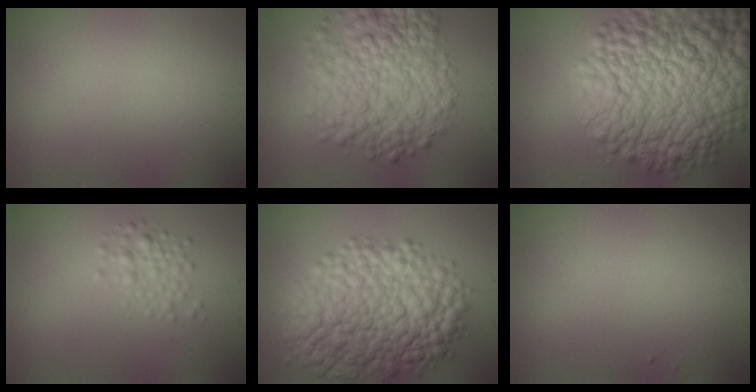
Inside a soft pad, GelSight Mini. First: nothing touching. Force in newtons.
{"total": 8.4, "press": 8.4, "slide": 0.2}
{"total": 15.2, "press": 15.2, "slide": 0.5}
{"total": 1.9, "press": 1.9, "slide": 0.1}
{"total": 12.2, "press": 12.2, "slide": 0.2}
{"total": 0.0}